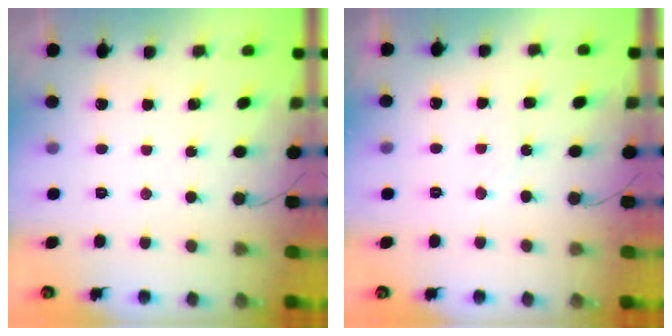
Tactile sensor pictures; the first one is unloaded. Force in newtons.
{"total": 6.5, "press": 6.2, "slide": 1.9}